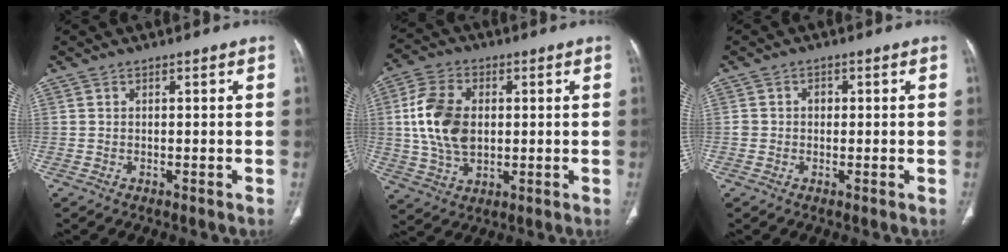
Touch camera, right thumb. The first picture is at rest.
{"total": 12.7, "force": [1.2, 8.3, 9.5], "torque": [-0.179, 0.002, 0.025]}
{"total": 2.0, "force": [0.1, 1.8, 0.9], "torque": [-0.004, 0.009, 0.000]}